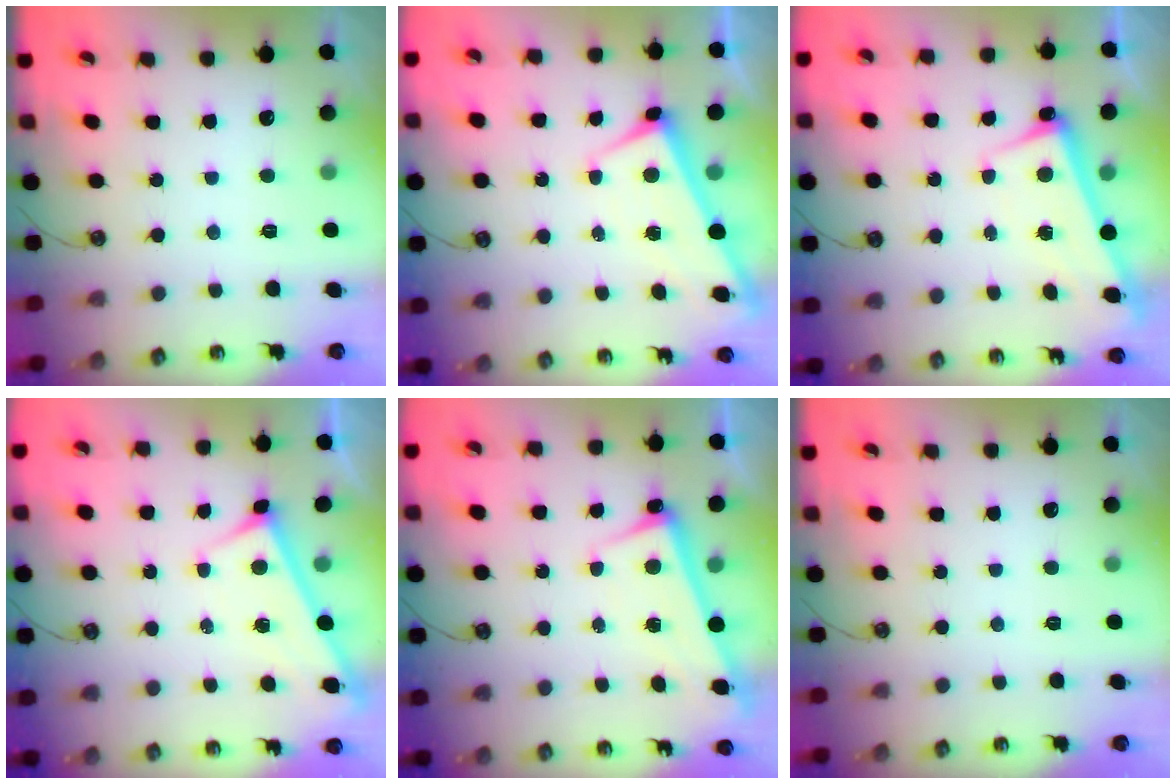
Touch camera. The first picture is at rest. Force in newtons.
{"total": 1.0, "press": 1.0, "slide": 0.1}
{"total": 2.6, "press": 2.4, "slide": 0.9}
{"total": 3.3, "press": 3.3, "slide": 0.3}
{"total": 2.6, "press": 2.5, "slide": 0.7}
{"total": 0.0}